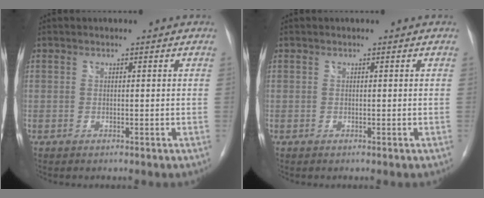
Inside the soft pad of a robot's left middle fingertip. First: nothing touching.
{"total": 0.0}